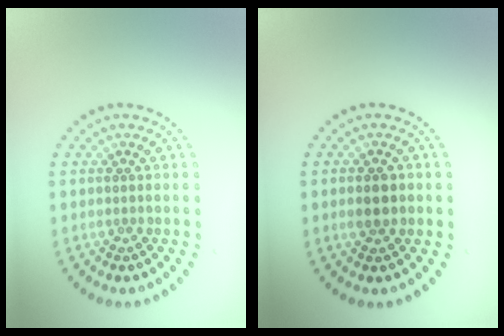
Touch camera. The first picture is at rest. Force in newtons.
{"total": 2.1, "press": 2.0, "slide": 0.1}